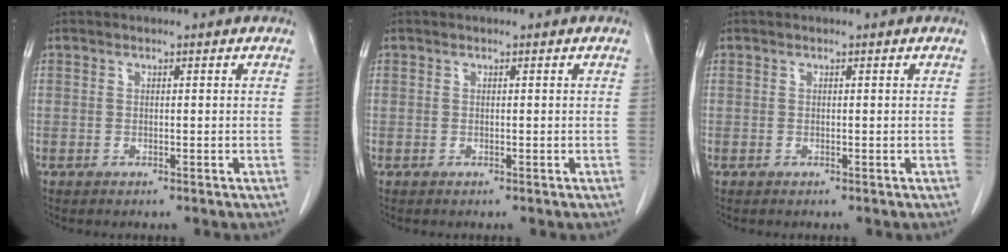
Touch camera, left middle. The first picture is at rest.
{"total": 0.0}
{"total": 0.0}